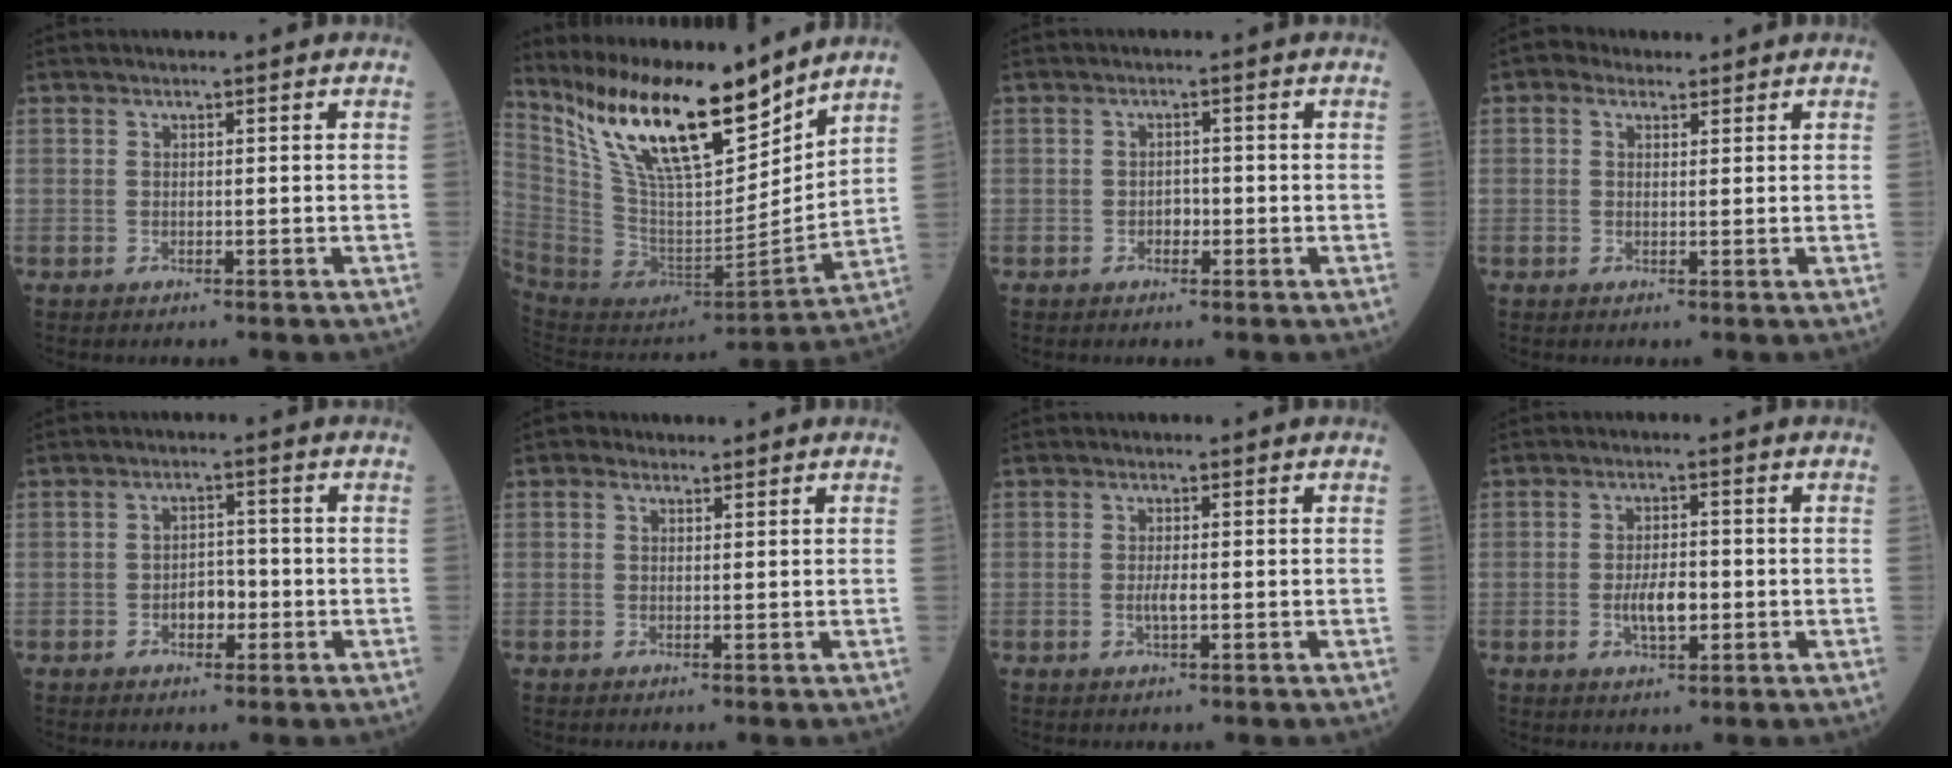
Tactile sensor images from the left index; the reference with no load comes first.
{"total": 21.2, "force": [16.0, 4.6, 13.1], "torque": [-0.231, -0.014, 0.298]}
{"total": 1.6, "force": [-0.7, 1.0, 1.0], "torque": [-0.011, 0.003, -0.014]}
{"total": 2.7, "force": [1.5, 2.0, 1.1], "torque": [-0.024, 0.020, 0.024]}
{"total": 3.5, "force": [-1.4, 2.0, 2.5], "torque": [-0.037, 0.006, -0.024]}
{"total": 1.3, "force": [0.7, 1.1, 0.4], "torque": [-0.011, 0.007, 0.008]}
{"total": 1.9, "force": [-0.5, 0.4, 1.8], "torque": [-0.038, -0.002, -0.008]}
{"total": 4.7, "force": [-1.2, 1.8, 4.2], "torque": [-0.080, -0.002, -0.021]}